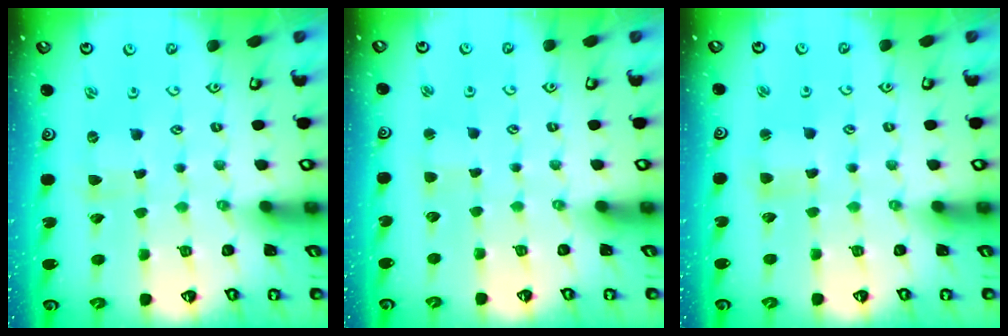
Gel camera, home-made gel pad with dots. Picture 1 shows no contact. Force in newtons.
{"total": 1.6, "press": 1.5, "slide": 0.4}
{"total": 2.4, "press": 2.3, "slide": 0.4}